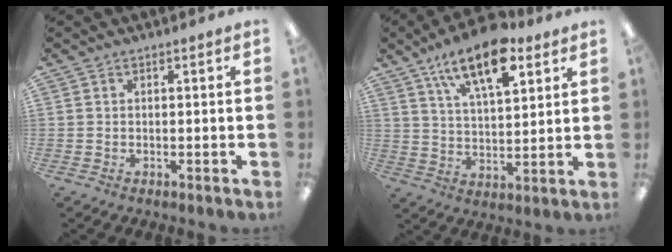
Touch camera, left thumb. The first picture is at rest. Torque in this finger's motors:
{"motor_torque": [0.73, 0.36, 1.28, -1.02, 0.41]}